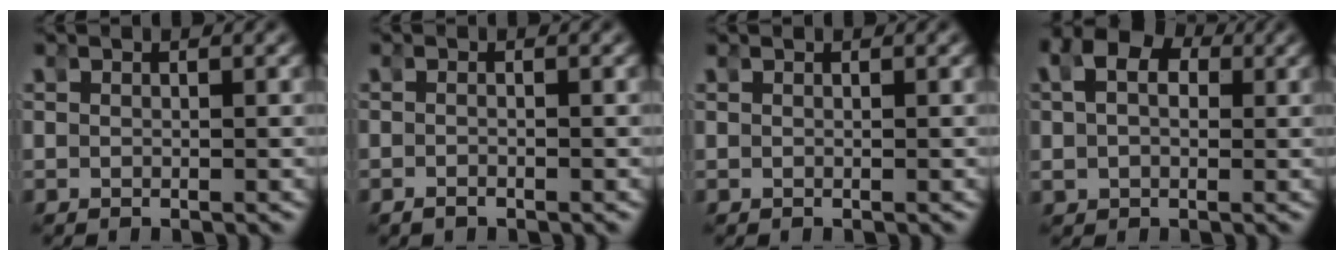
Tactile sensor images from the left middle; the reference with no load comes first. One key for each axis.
{"total": 0.9, "fx": -0.8, "fy": 0.3, "fz": 0.2, "tx": -0.012, "ty": -0.002, "tz": -0.017}
{"total": 0.0}
{"total": 5.7, "fx": 1.9, "fy": 4.0, "fz": 3.5, "tx": -0.059, "ty": 0.012, "tz": 0.018}